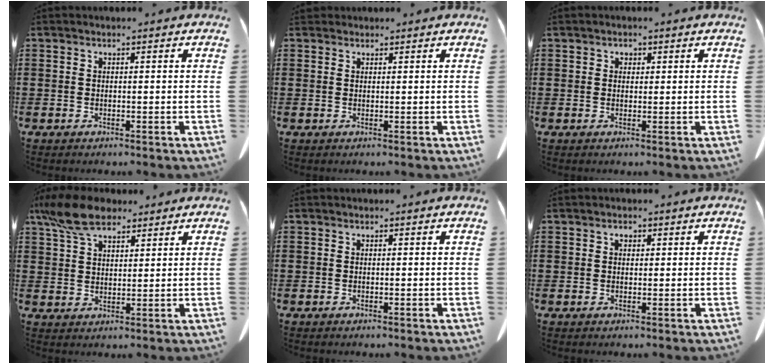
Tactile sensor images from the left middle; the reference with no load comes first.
{"total": 0.8, "force": [0.7, 0.3, 0.0], "torque": [-0.003, 0.000, 0.015]}
{"total": 0.9, "force": [0.3, 0.7, 0.3], "torque": [-0.009, 0.002, 0.007]}
{"total": 8.0, "force": [5.7, 3.5, 4.4], "torque": [-0.111, -0.005, 0.107]}
{"total": 0.0}
{"total": 0.9, "force": [0.3, 0.6, 0.6], "torque": [-0.005, 0.001, 0.005]}